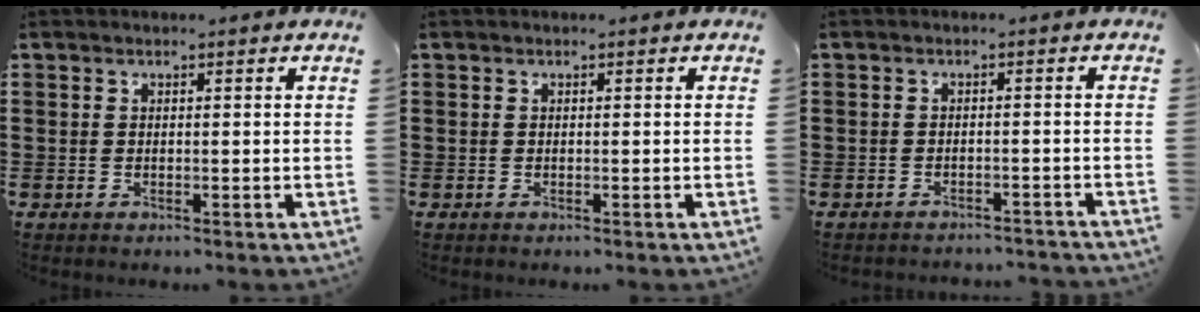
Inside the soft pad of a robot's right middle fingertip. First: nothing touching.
{"total": 0.0}
{"total": 1.8, "force": [-1.8, 0.2, -0.1], "torque": [-0.003, 0.003, -0.040]}